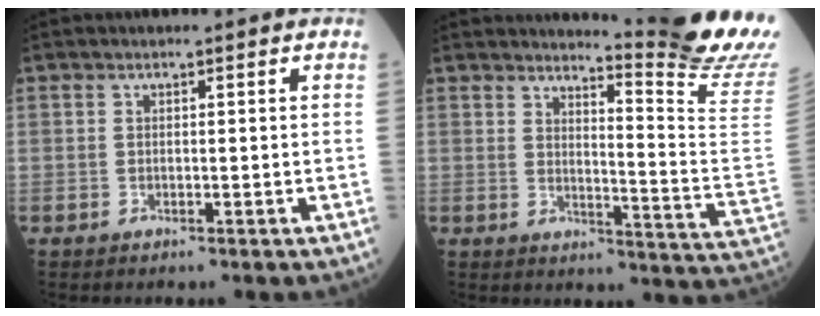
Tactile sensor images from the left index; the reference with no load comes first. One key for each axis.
{"total": 15.0, "fx": 13.7, "fy": -3.9, "fz": 4.9, "tx": -0.075, "ty": -0.146, "tz": 0.156}